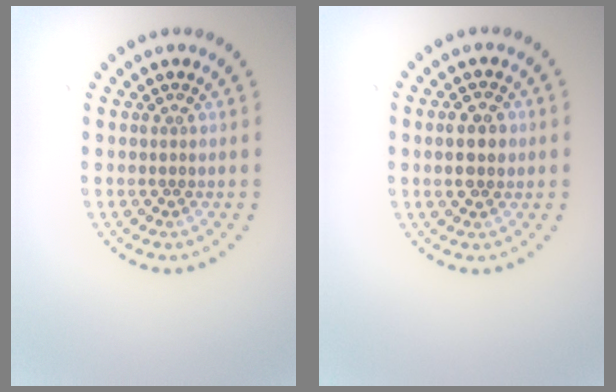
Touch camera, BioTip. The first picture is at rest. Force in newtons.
{"total": 2.7, "press": 2.7, "slide": 0.1}